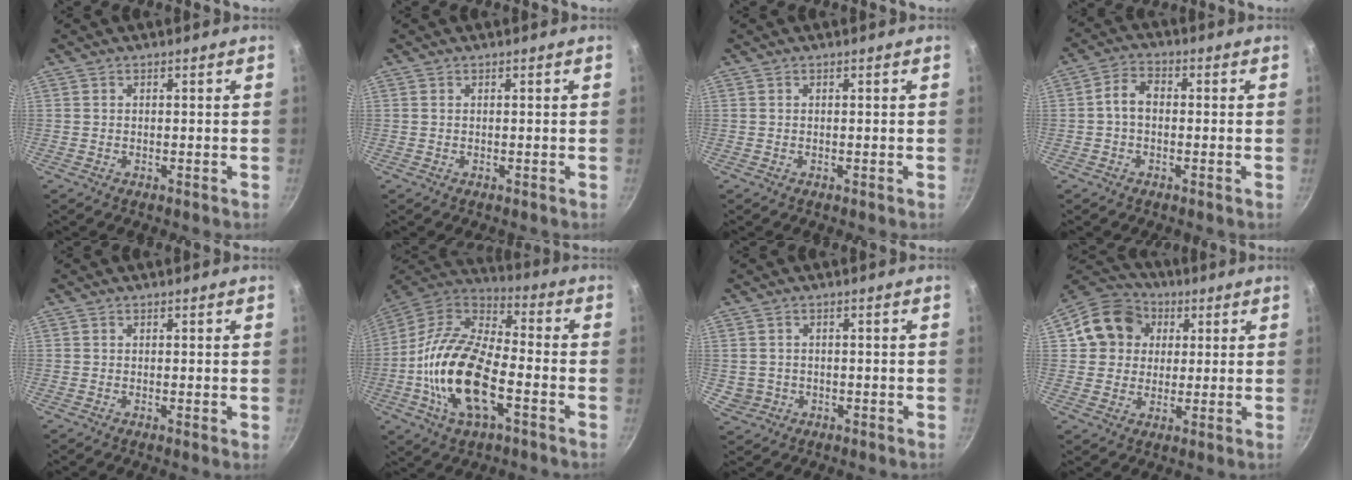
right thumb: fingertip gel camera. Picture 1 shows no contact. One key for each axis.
{"total": 0.0}
{"total": 0.0}
{"total": 4.5, "fx": -0.5, "fy": 3.2, "fz": 3.1, "tx": -0.052, "ty": 0.019, "tz": -0.018}
{"total": 0.5, "fx": 0.0, "fy": 0.0, "fz": 0.5, "tx": -0.009, "ty": -0.004, "tz": -0.002}
{"total": 20.6, "fx": -5.4, "fy": 10.0, "fz": 17.2, "tx": -0.322, "ty": 0.032, "tz": -0.116}
{"total": 3.2, "fx": -0.4, "fy": 3.1, "fz": 0.8, "tx": -0.006, "ty": 0.011, "tz": 0.006}
{"total": 12.0, "fx": 3.0, "fy": 10.6, "fz": 4.7, "tx": -0.057, "ty": 0.020, "tz": 0.039}